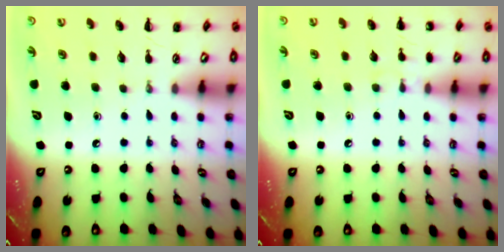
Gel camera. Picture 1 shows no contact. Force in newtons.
{"total": 5.8, "press": 5.5, "slide": 1.9}